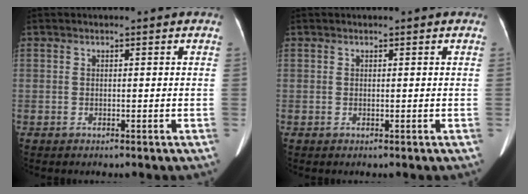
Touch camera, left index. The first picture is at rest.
{"total": 0.0}